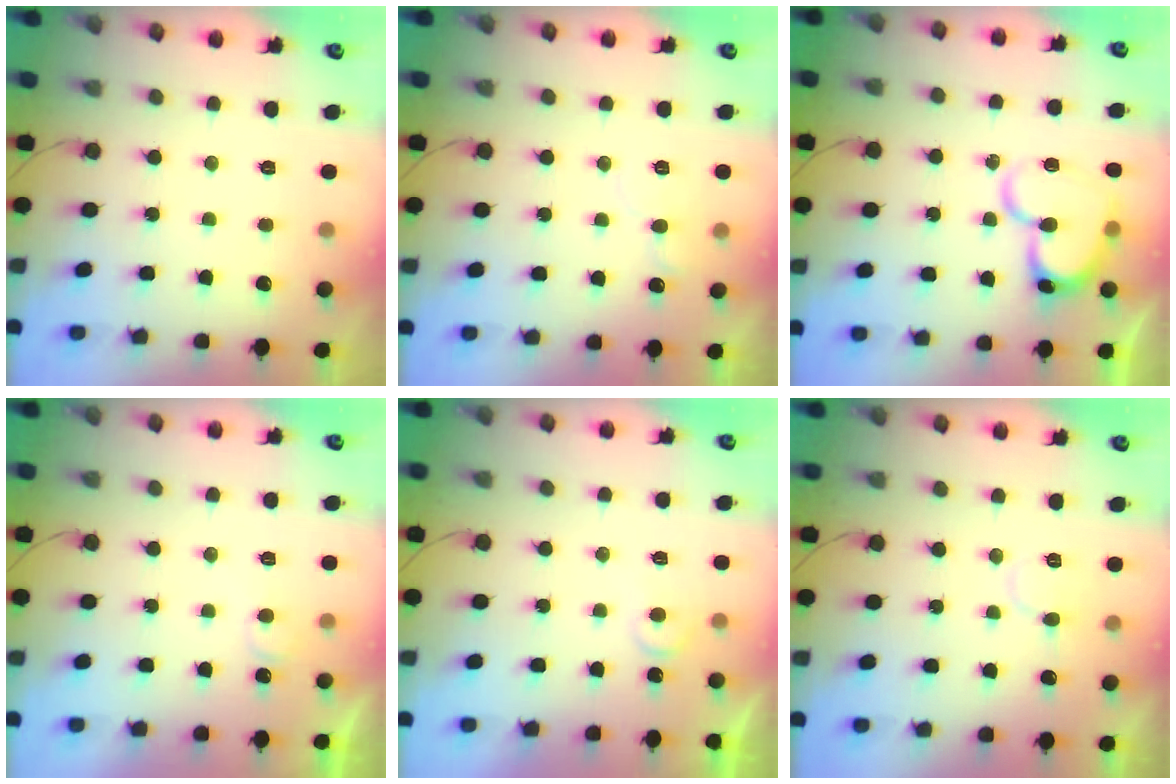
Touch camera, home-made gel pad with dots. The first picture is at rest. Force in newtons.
{"total": 8.4, "press": 8.4, "slide": 0.4}
{"total": 15.0, "press": 14.8, "slide": 1.8}
{"total": 4.4, "press": 4.3, "slide": 0.4}
{"total": 4.0, "press": 3.9, "slide": 0.3}
{"total": 6.4, "press": 6.4, "slide": 0.4}